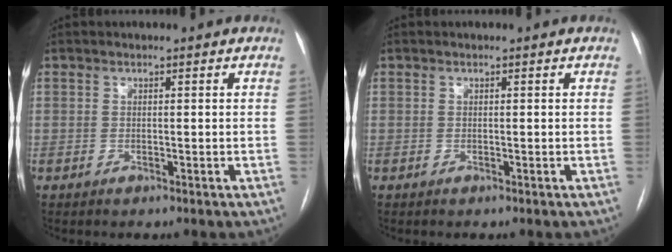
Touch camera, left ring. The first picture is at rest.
{"total": 0.0}